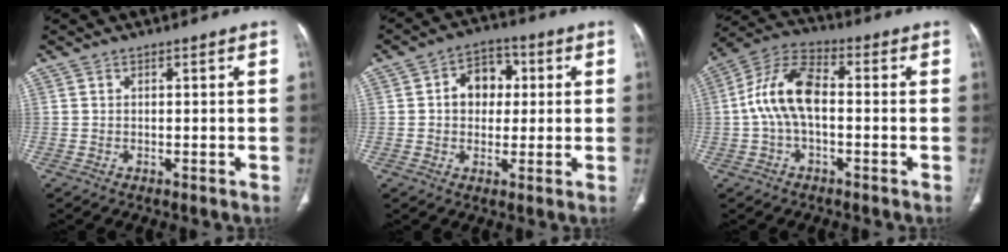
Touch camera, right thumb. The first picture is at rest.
{"total": 8.2, "force": [1.3, 6.3, 5.1], "torque": [-0.040, 0.012, 0.013]}
{"total": 11.4, "force": [-0.5, 6.0, 9.7], "torque": [-0.195, 0.035, -0.017]}